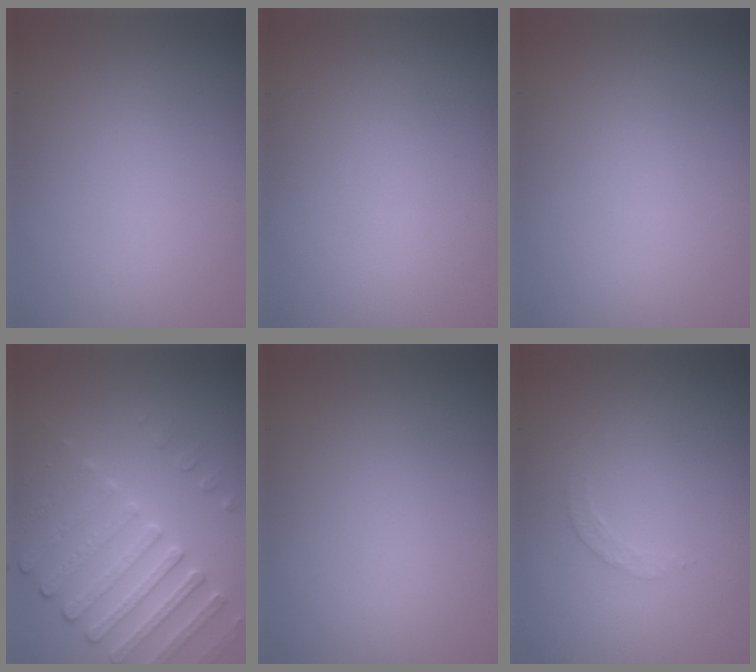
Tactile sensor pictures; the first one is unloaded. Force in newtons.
{"total": 0.0}
{"total": 0.0}
{"total": 4.0, "press": 3.7, "slide": 1.5}
{"total": 0.0}
{"total": 1.1, "press": 1.1, "slide": 0.3}